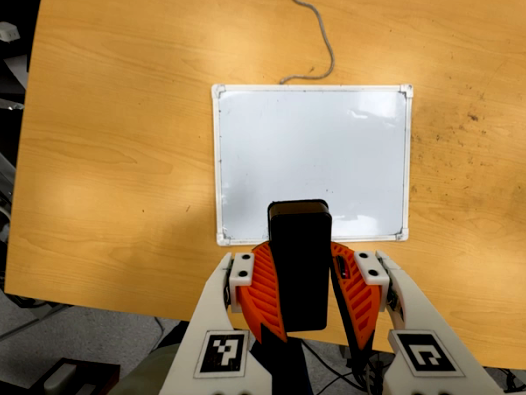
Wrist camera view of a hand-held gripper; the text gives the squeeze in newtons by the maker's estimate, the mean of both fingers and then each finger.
{"total": 10.2, "left": 9.8, "right": 10.6}